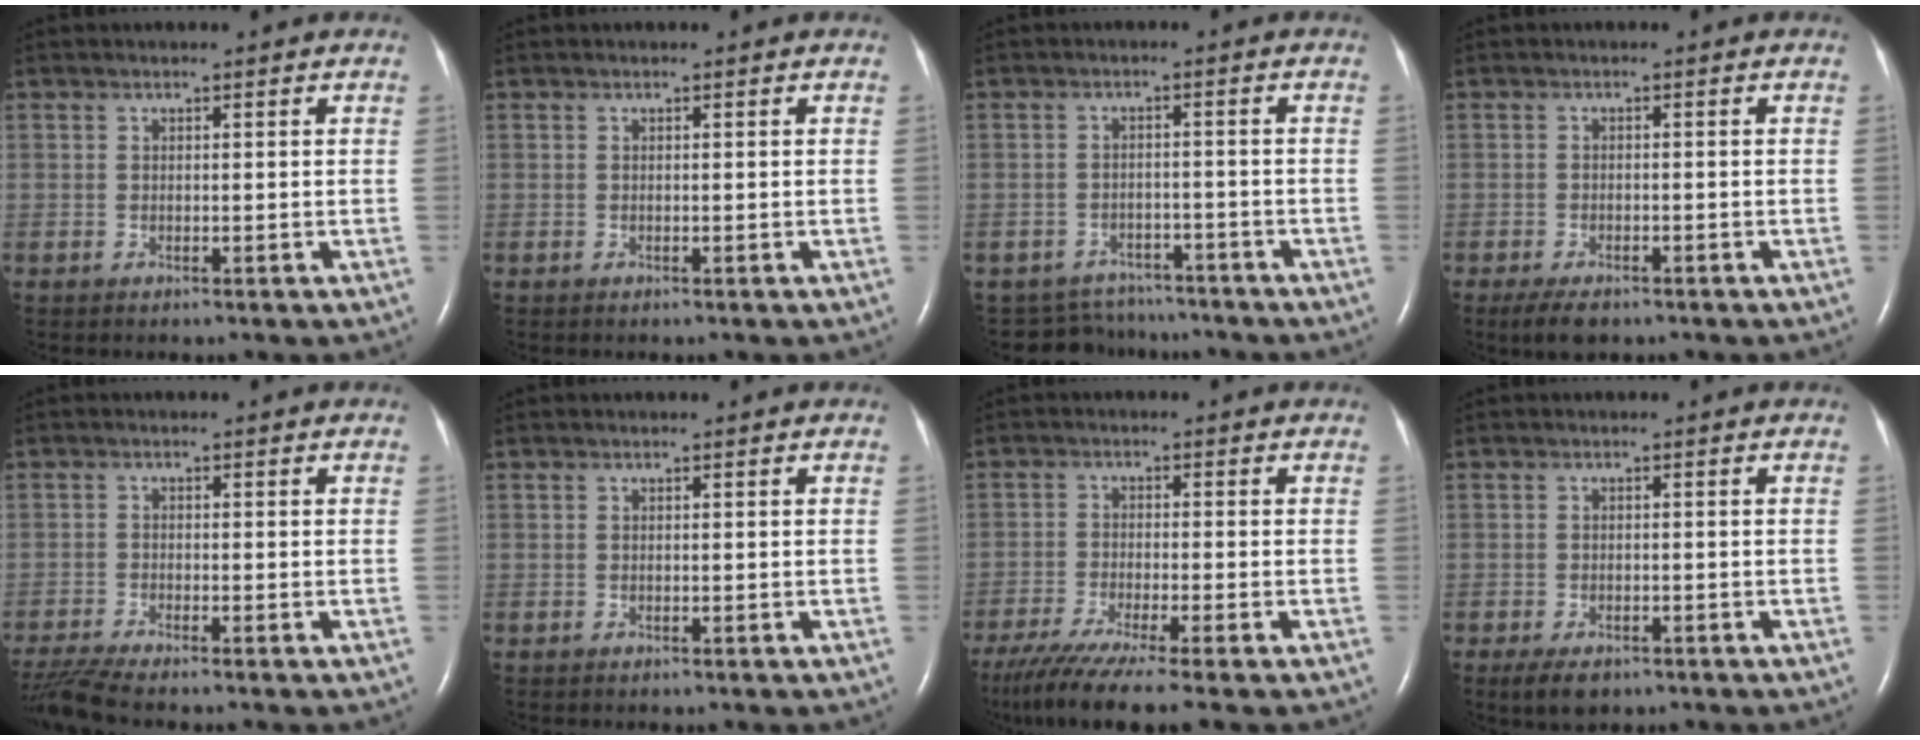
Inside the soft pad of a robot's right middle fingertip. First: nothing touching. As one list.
[{"total": 0.0}, {"total": 7.7, "force": [-7.1, 2.9, -0.7], "torque": [0.003, 0.016, -0.095]}, {"total": 3.7, "force": [-2.6, 1.5, 2.2], "torque": [-0.045, -0.007, -0.038]}, {"total": 5.1, "force": [-4.6, -0.8, 2.1], "torque": [-0.046, -0.019, -0.085]}, {"total": 0.0}, {"total": 10.9, "force": [-8.7, -0.5, 6.5], "torque": [-0.104, -0.034, -0.141]}, {"total": 3.5, "force": [-2.3, 1.7, 2.1], "torque": [-0.041, -0.006, -0.031]}]